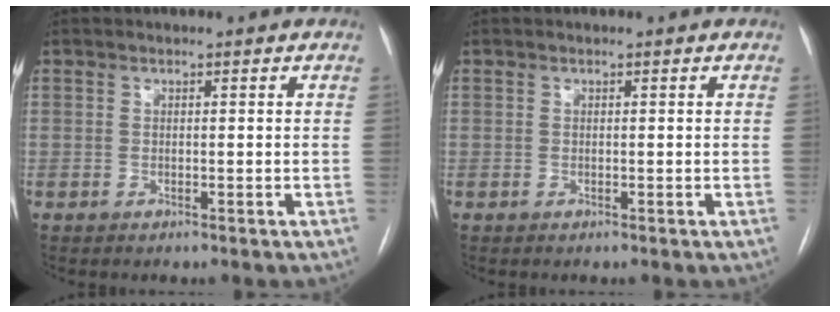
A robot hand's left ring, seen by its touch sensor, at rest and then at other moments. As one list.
[{"total": 0.0}]